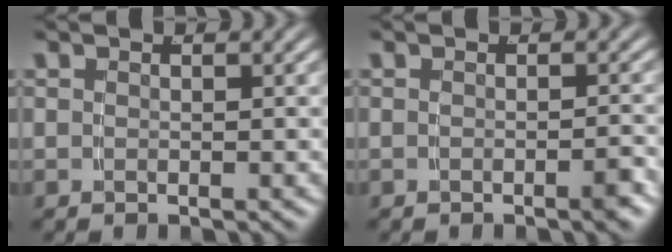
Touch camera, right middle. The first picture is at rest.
{"total": 1.3, "force": [-0.9, 0.0, 0.9], "torque": [-0.011, 0.009, -0.021]}